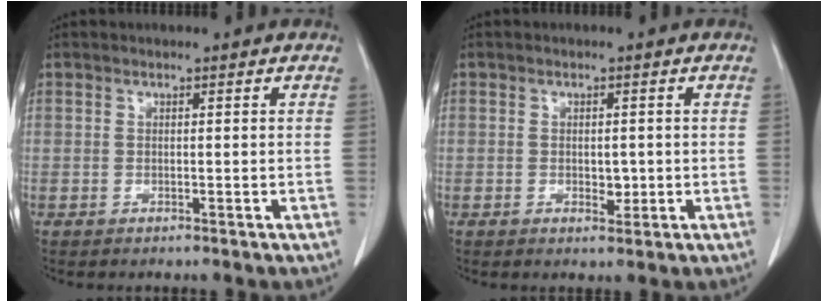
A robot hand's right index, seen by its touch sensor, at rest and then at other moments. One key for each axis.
{"total": 2.0, "fx": -0.2, "fy": 1.2, "fz": 1.6, "tx": -0.021, "ty": -0.001, "tz": 0.000}